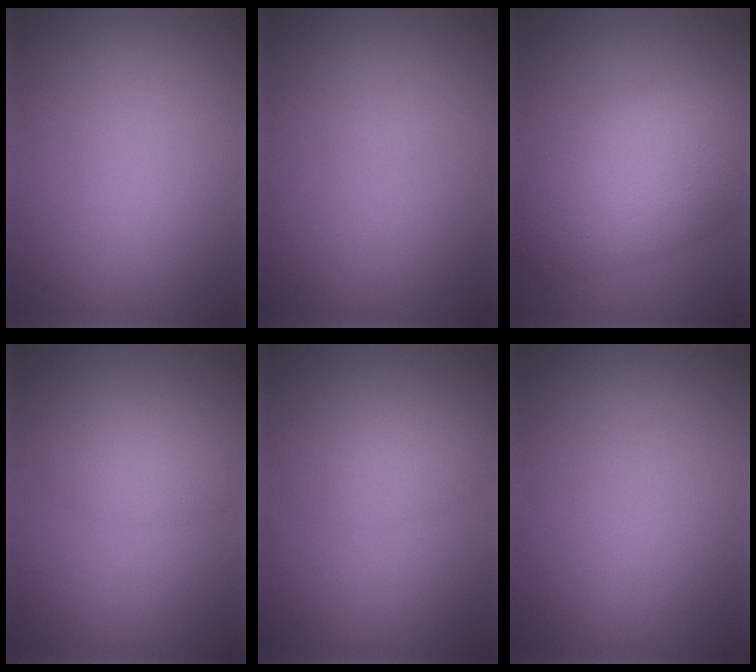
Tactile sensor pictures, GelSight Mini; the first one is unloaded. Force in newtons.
{"total": 0.0}
{"total": 8.3, "press": 8.3, "slide": 0.2}
{"total": 2.3, "press": 2.3, "slide": 0.0}
{"total": 2.2, "press": 2.2, "slide": 0.1}
{"total": 0.0}